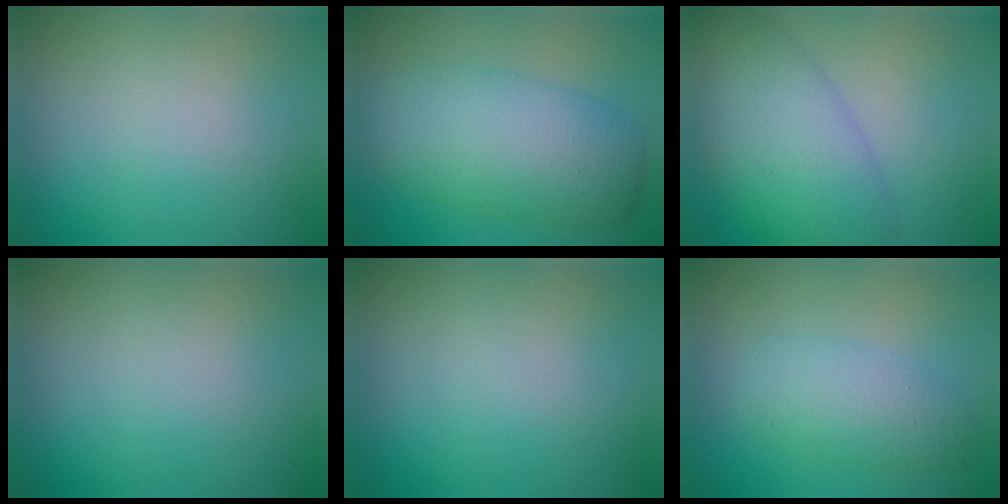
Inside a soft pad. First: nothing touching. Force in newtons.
{"total": 7.5, "press": 7.5, "slide": 0.2}
{"total": 8.0, "press": 8.0, "slide": 0.1}
{"total": 0.0}
{"total": 0.0}
{"total": 3.8, "press": 3.8, "slide": 0.1}